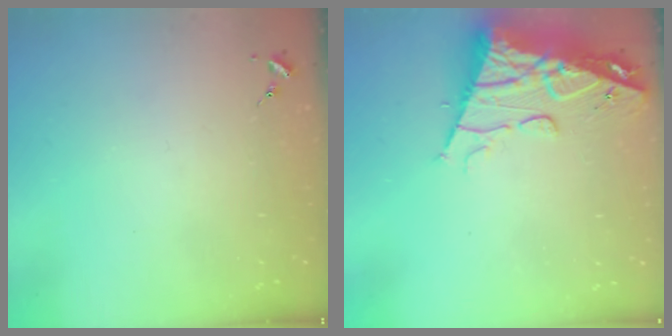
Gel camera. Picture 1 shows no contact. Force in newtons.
{"total": 15.2, "press": 15.1, "slide": 1.8}